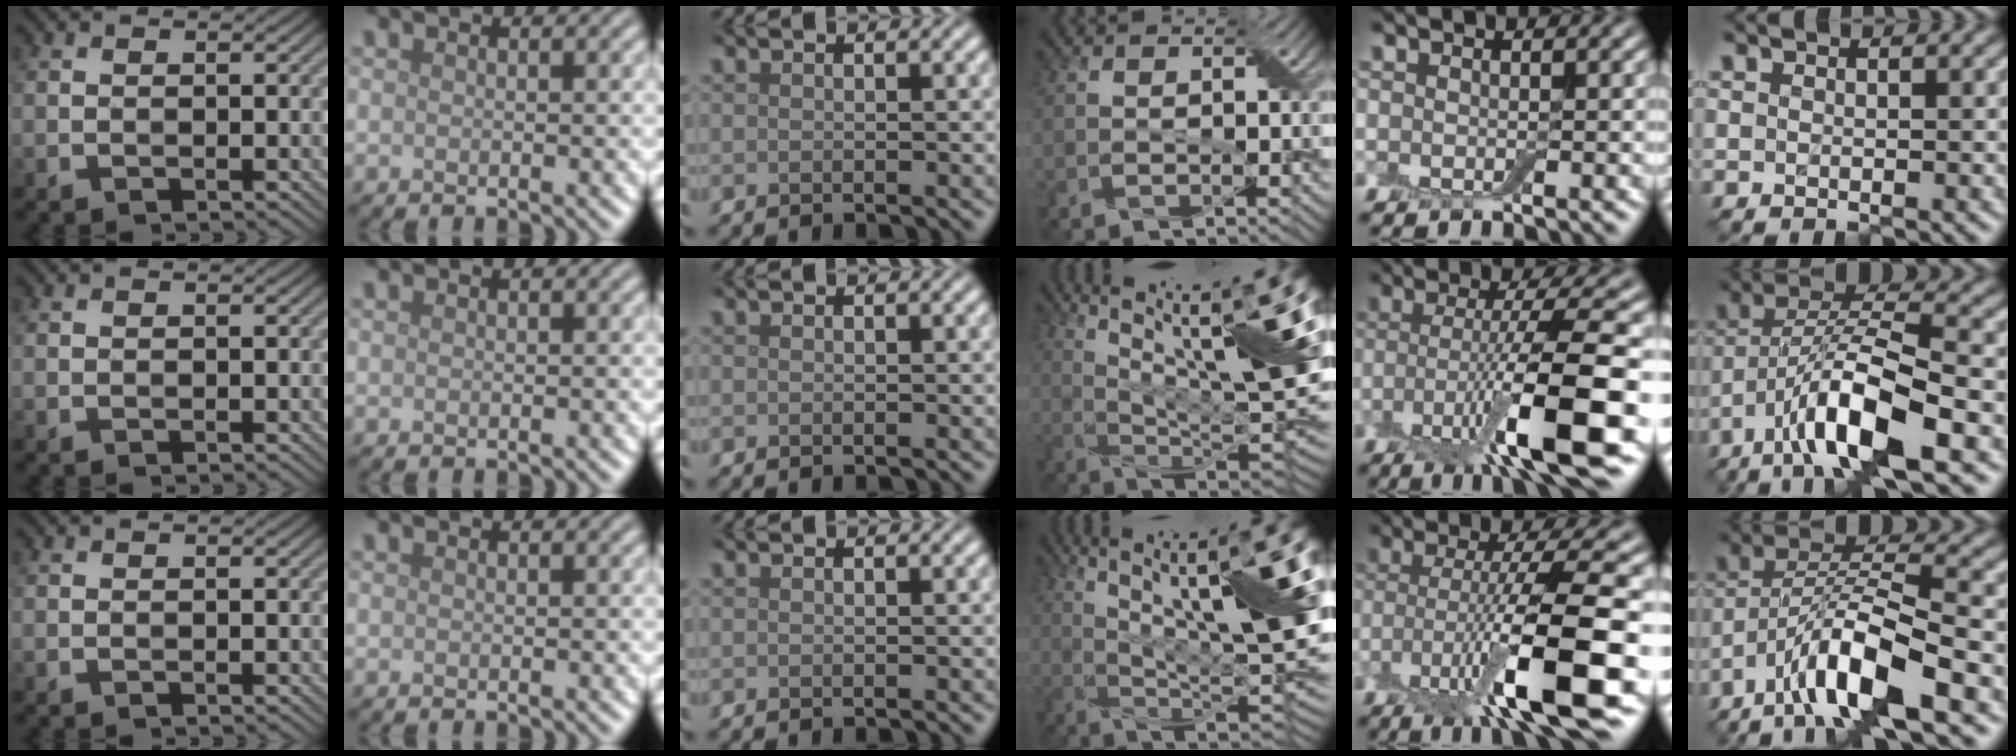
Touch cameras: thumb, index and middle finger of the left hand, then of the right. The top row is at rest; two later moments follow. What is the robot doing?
{"motion": "wrap", "object": "cling film"}